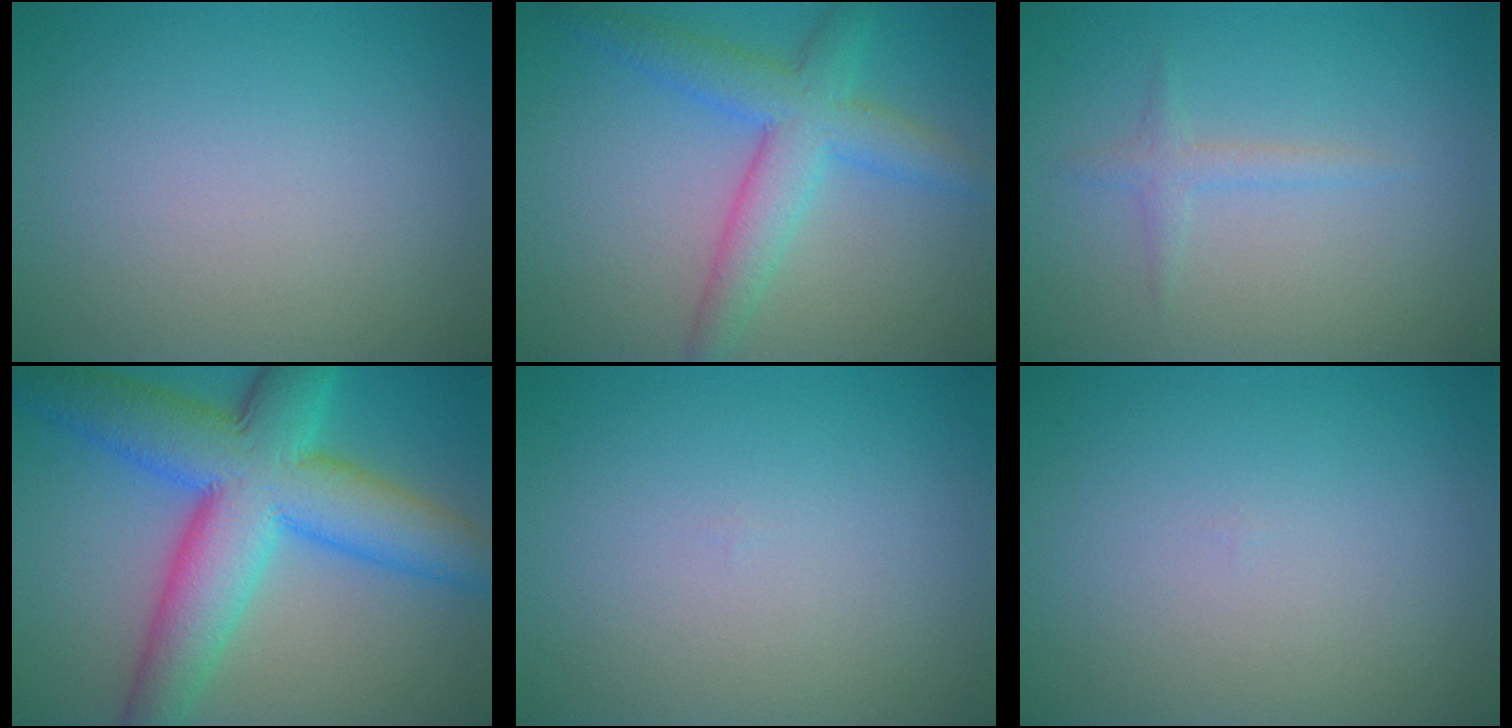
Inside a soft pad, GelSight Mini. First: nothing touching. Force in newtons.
{"total": 5.1, "press": 5.1, "slide": 0.1}
{"total": 1.3, "press": 1.2, "slide": 0.0}
{"total": 11.9, "press": 11.9, "slide": 0.3}
{"total": 0.0}
{"total": 0.0}